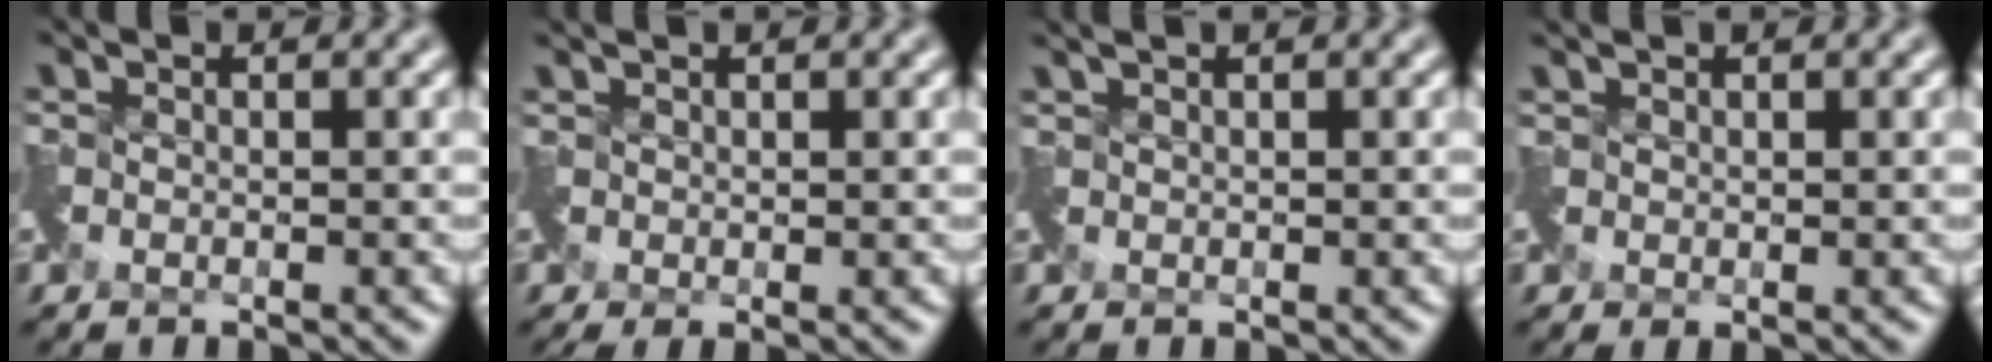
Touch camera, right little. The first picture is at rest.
{"total": 2.1, "force": [0.8, 0.5, 1.9], "torque": [-0.044, 0.005, 0.016]}
{"total": 1.4, "force": [1.0, 0.2, 0.9], "torque": [-0.016, 0.009, 0.019]}
{"total": 1.4, "force": [1.1, 0.2, 0.9], "torque": [-0.019, 0.007, 0.022]}